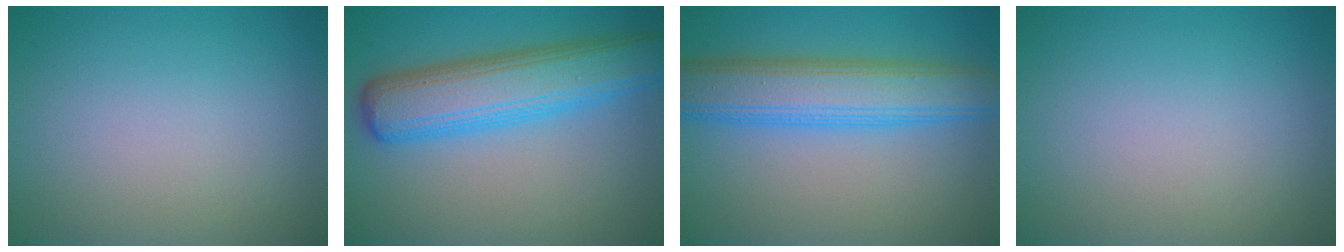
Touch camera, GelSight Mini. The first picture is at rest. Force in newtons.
{"total": 7.8, "press": 7.8, "slide": 0.2}
{"total": 7.1, "press": 7.1, "slide": 0.1}
{"total": 0.0}